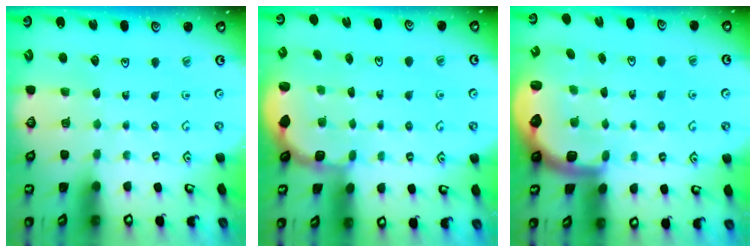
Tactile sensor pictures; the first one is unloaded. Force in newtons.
{"total": 1.8, "press": 1.6, "slide": 0.7}
{"total": 3.2, "press": 2.5, "slide": 2.1}